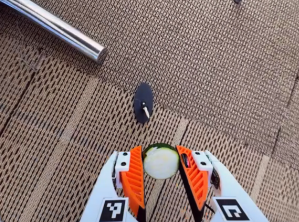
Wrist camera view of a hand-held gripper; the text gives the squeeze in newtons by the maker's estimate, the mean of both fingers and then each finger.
{"total": 9.7, "left": 9.3, "right": 10.1}